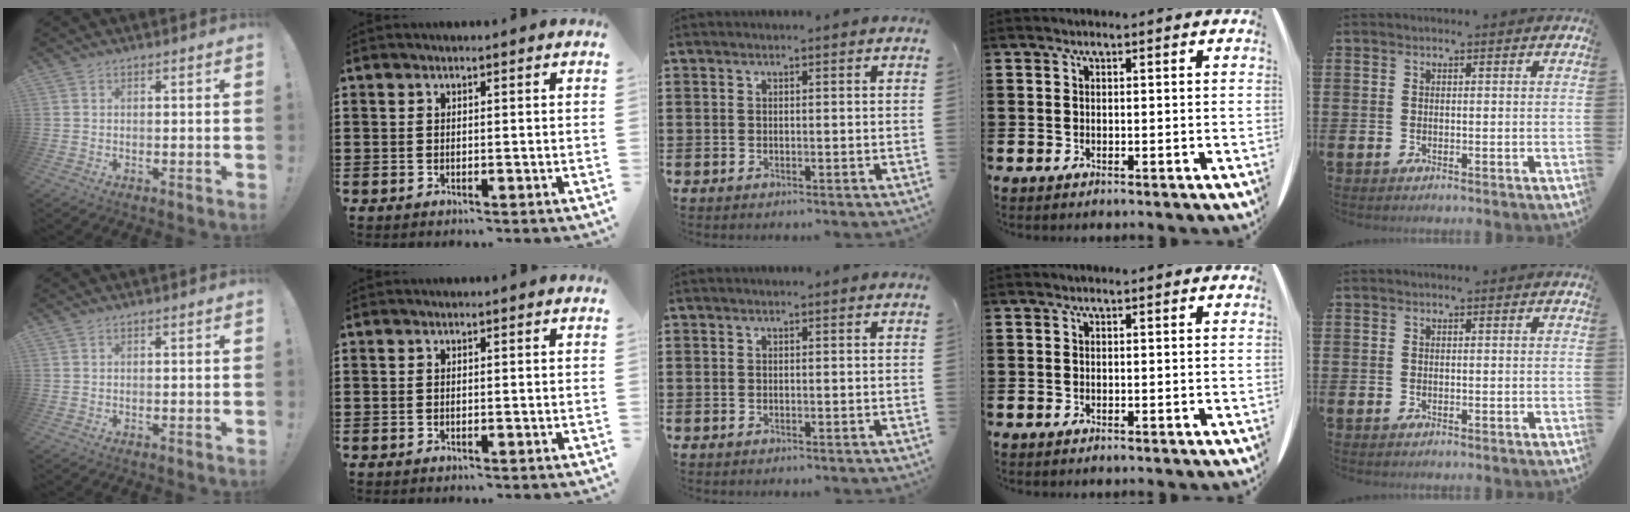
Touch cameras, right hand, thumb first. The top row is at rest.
{}